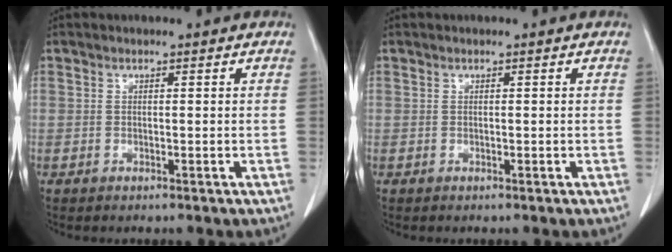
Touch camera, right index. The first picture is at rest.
{"total": 0.0}